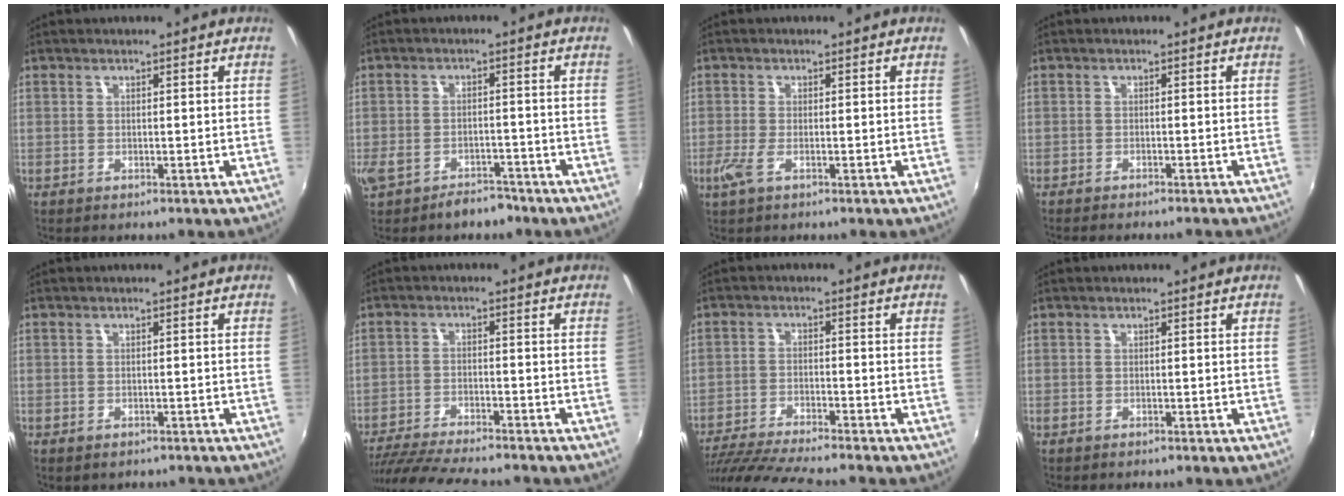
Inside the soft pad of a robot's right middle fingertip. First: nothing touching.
{"total": 8.2, "force": [-5.9, 4.5, 3.5], "torque": [-0.093, -0.004, -0.089]}
{"total": 3.0, "force": [-1.3, 0.9, 2.6], "torque": [-0.057, -0.009, -0.024]}
{"total": 4.8, "force": [-4.3, 0.4, 2.0], "torque": [-0.044, -0.017, -0.064]}
{"total": 1.6, "force": [-1.2, 0.9, 0.7], "torque": [-0.015, -0.009, -0.015]}
{"total": 14.6, "force": [-12.9, 2.1, 6.5], "torque": [-0.144, -0.026, -0.211]}
{"total": 13.1, "force": [-11.7, 0.8, 5.8], "torque": [-0.133, -0.023, -0.202]}
{"total": 0.0}